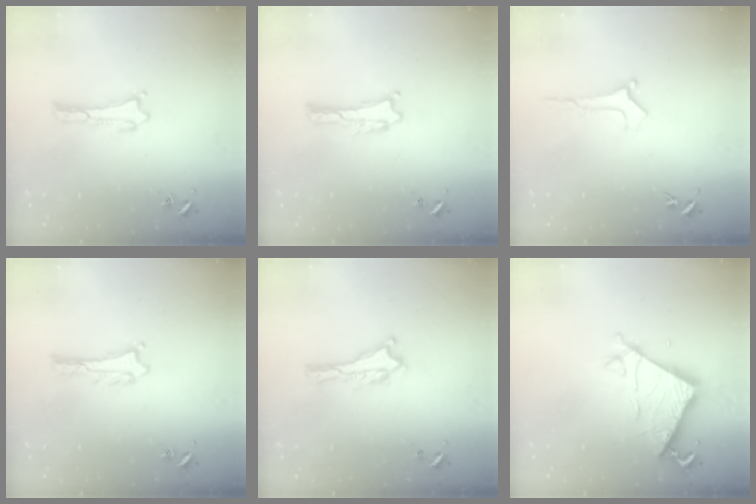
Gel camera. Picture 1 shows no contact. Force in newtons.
{"total": 0.0}
{"total": 0.0}
{"total": 0.8, "press": 0.7, "slide": 0.1}
{"total": 0.0}
{"total": 6.7, "press": 6.7, "slide": 0.6}